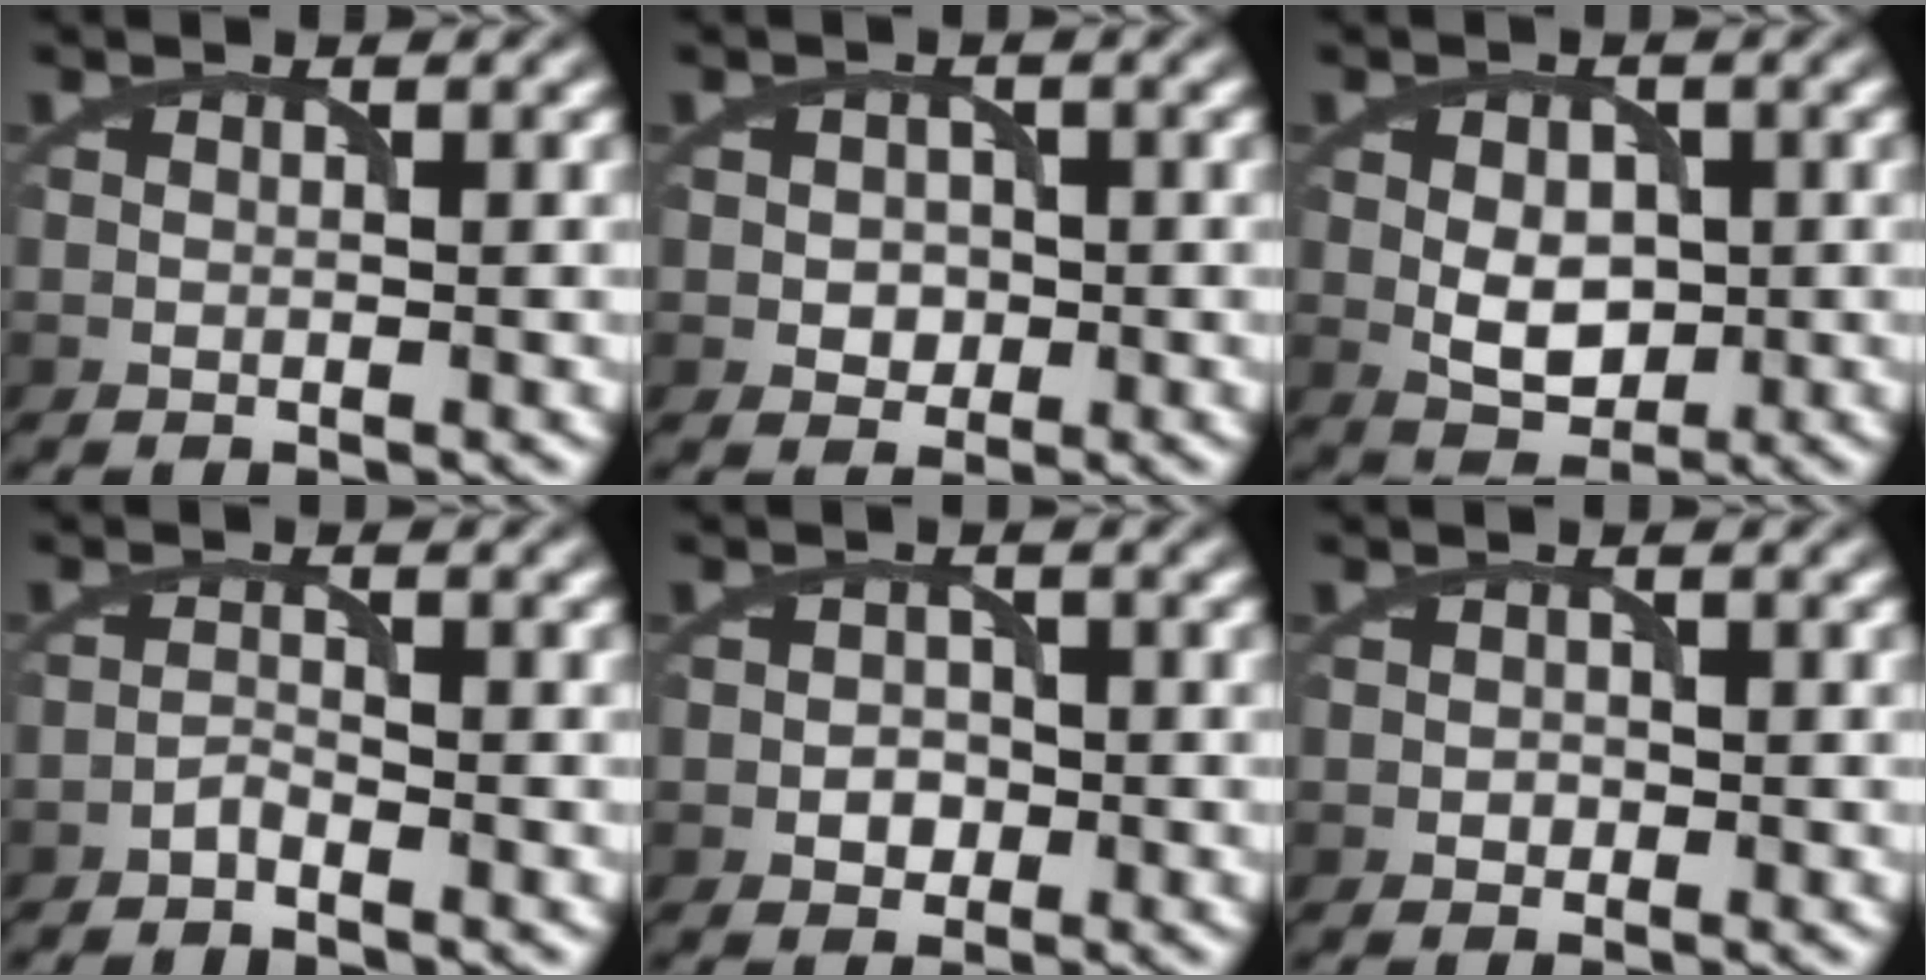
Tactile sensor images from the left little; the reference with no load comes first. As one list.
[{"total": 1.8, "force": [-0.1, 1.6, 0.8], "torque": [-0.011, -0.003, -0.004]}, {"total": 4.1, "force": [-0.2, 2.8, 3.0], "torque": [-0.051, -0.004, -0.001]}, {"total": 1.0, "force": [-0.9, 0.1, 0.4], "torque": [-0.008, 0.004, -0.020]}, {"total": 1.6, "force": [-0.5, 1.4, 0.7], "torque": [-0.009, 0.000, -0.011]}, {"total": 0.7, "force": [-0.2, 0.6, 0.3], "torque": [-0.002, -0.003, -0.005]}]